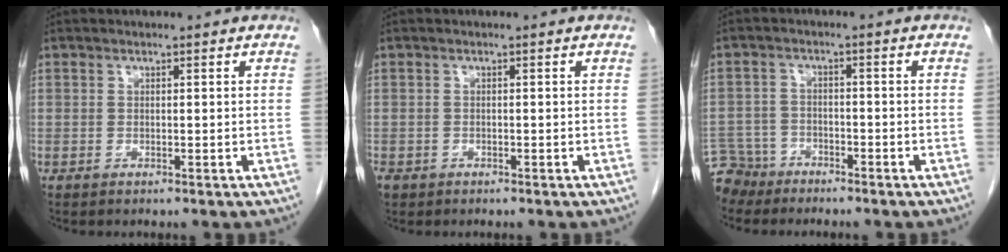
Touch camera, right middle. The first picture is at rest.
{"total": 1.5, "force": [-0.9, 1.1, 0.4], "torque": [-0.013, 0.000, -0.014]}
{"total": 5.5, "force": [-4.8, 2.6, -0.7], "torque": [0.016, -0.005, -0.092]}